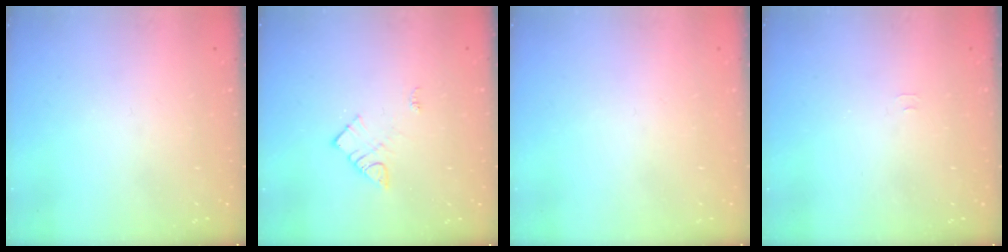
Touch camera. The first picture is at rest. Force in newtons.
{"total": 7.6, "press": 7.6, "slide": 0.3}
{"total": 1.9, "press": 1.9, "slide": 0.2}
{"total": 3.4, "press": 3.4, "slide": 0.3}